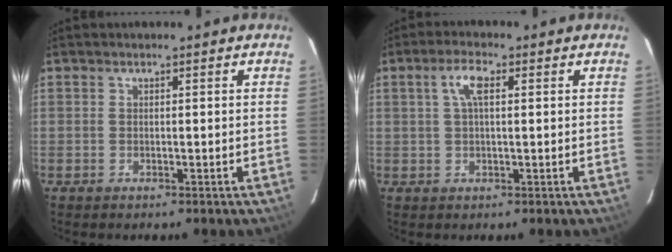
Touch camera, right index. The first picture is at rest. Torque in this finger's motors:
{"motor_torque": [0.18, -0.06, 0.13, 0.06]}